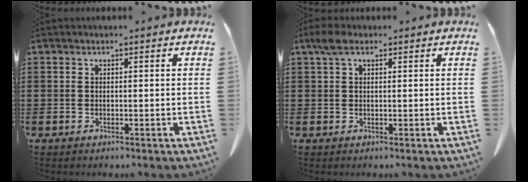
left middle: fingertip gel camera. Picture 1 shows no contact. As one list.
[{"total": 2.6, "force": [1.2, 1.2, 1.9], "torque": [-0.043, 0.006, 0.021]}]